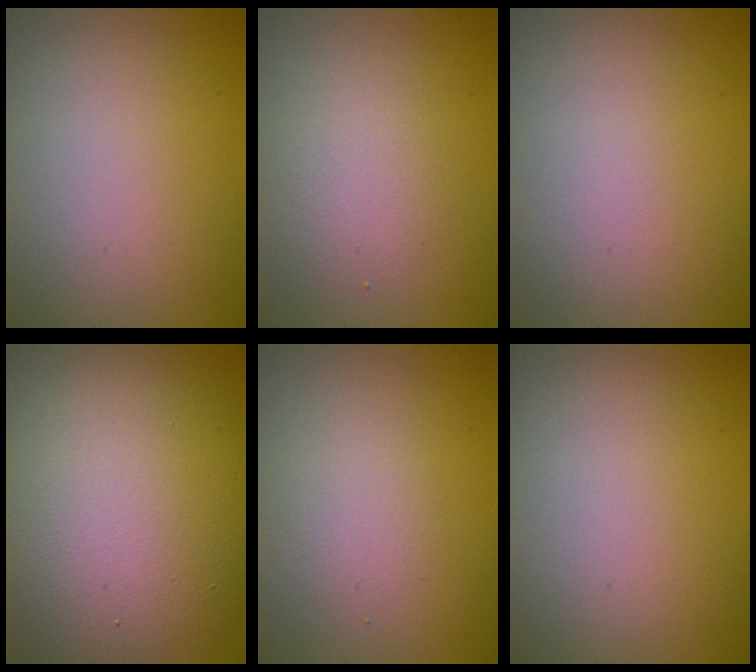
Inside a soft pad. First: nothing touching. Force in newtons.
{"total": 2.2, "press": 2.2, "slide": 0.1}
{"total": 0.0}
{"total": 14.0, "press": 14.0, "slide": 1.2}
{"total": 1.7, "press": 1.7, "slide": 0.2}
{"total": 0.0}